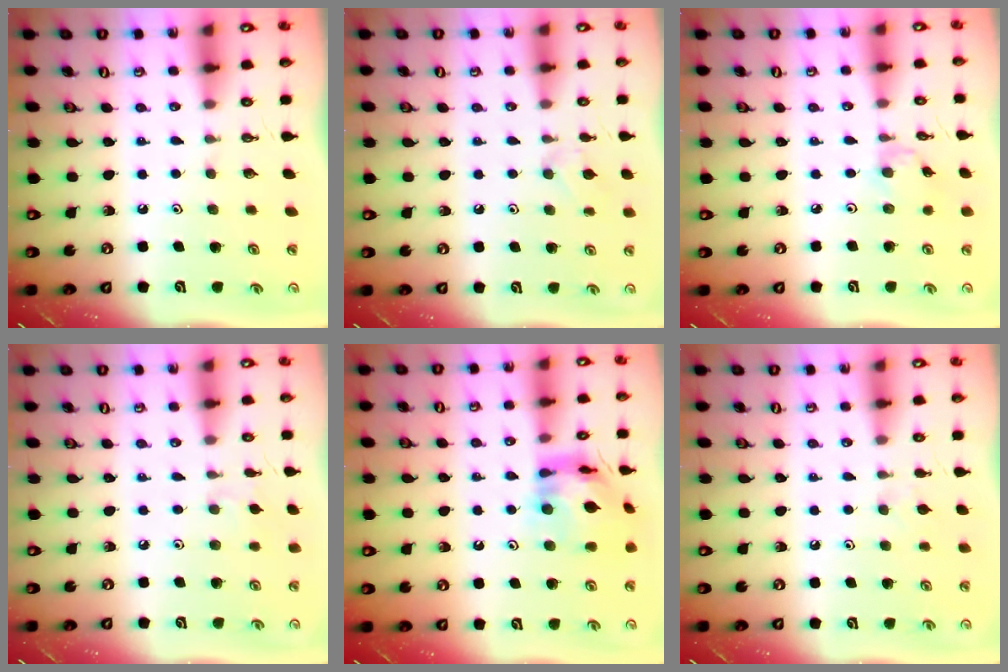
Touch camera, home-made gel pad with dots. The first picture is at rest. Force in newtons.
{"total": 6.6, "press": 6.5, "slide": 1.1}
{"total": 0.9, "press": 0.8, "slide": 0.2}
{"total": 3.4, "press": 3.3, "slide": 0.7}
{"total": 13.0, "press": 12.9, "slide": 1.6}
{"total": 3.2, "press": 3.1, "slide": 0.6}